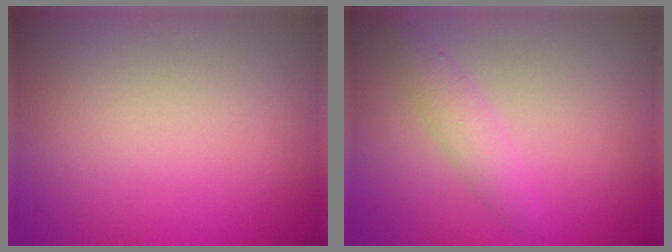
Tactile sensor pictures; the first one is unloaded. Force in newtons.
{"total": 2.1, "press": 2.1, "slide": 0.1}